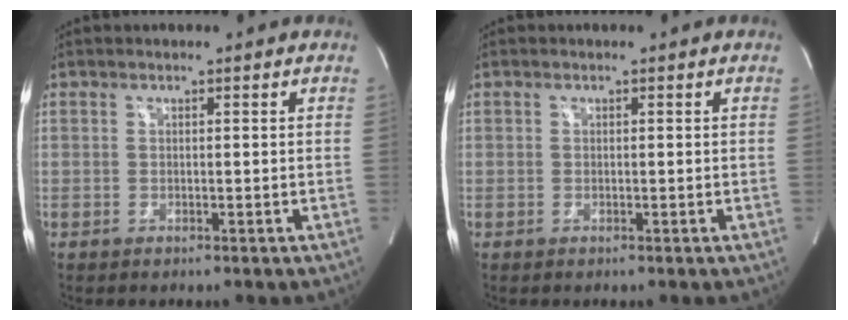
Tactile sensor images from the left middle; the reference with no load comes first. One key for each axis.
{"total": 0.0}